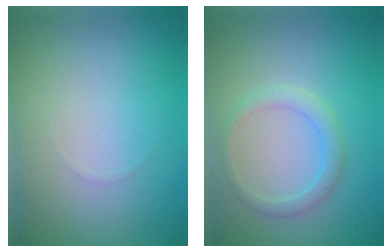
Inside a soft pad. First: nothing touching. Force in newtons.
{"total": 2.0, "press": 2.0, "slide": 0.1}